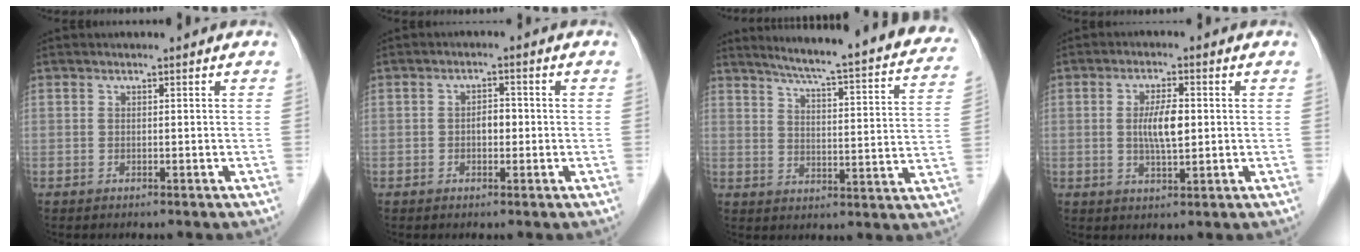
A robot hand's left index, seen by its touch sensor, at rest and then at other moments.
{"total": 2.3, "force": [-0.4, 1.4, 1.9], "torque": [-0.027, 0.008, -0.006]}
{"total": 24.5, "force": [21.7, 1.8, 11.2], "torque": [-0.156, -0.047, 0.260]}
{"total": 5.2, "force": [0.2, 1.4, 5.0], "torque": [-0.098, 0.003, 0.004]}